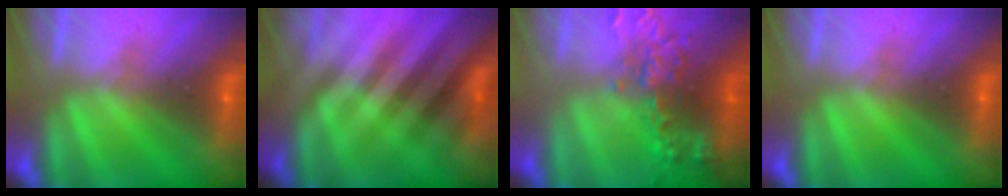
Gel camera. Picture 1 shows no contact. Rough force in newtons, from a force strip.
{"total": 2.5}
{"total": 6.9}
{"total": 0.0}